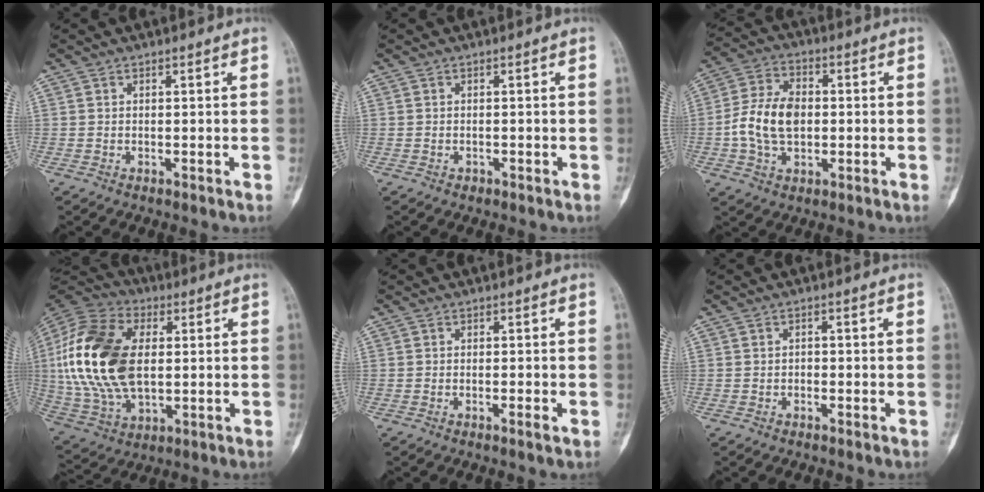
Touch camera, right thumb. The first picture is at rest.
{"total": 0.6, "force": [-0.4, 0.5, 0.2], "torque": [-0.002, 0.003, -0.006]}
{"total": 11.2, "force": [-0.7, 7.3, 8.4], "torque": [-0.153, 0.020, -0.019]}
{"total": 24.0, "force": [2.0, 14.3, 19.1], "torque": [-0.400, -0.004, 0.037]}
{"total": 1.3, "force": [-0.6, 0.2, 1.2], "torque": [-0.022, -0.001, -0.012]}
{"total": 0.9, "force": [-0.6, 0.6, 0.4], "torque": [0.002, 0.005, -0.014]}